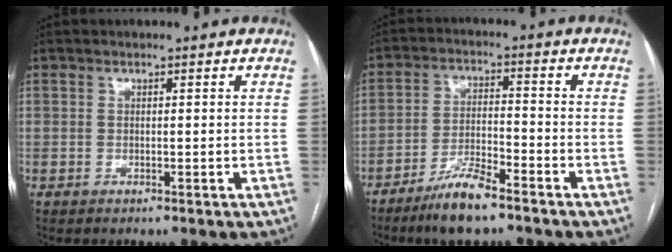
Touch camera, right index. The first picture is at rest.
{"total": 7.7, "force": [-5.8, 1.0, 5.0], "torque": [-0.099, -0.012, -0.107]}